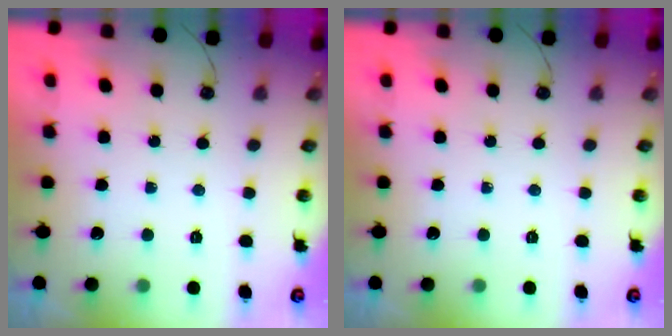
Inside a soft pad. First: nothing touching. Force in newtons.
{"total": 0.0}